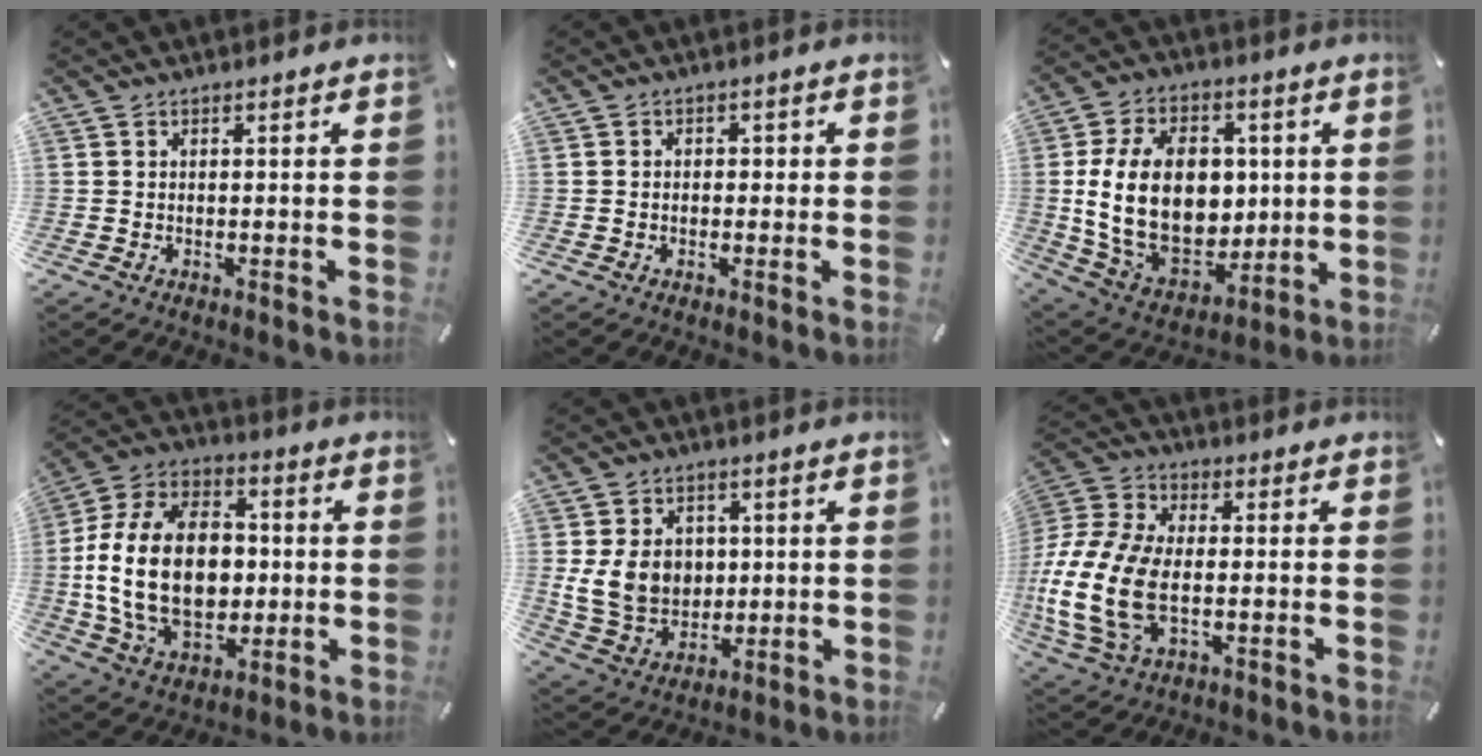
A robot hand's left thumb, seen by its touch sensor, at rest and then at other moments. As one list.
[{"total": 1.8, "force": [-0.8, 1.5, 0.6], "torque": [-0.011, 0.009, -0.019]}, {"total": 22.5, "force": [1.8, 16.2, 15.4], "torque": [-0.299, -0.010, 0.043]}, {"total": 22.4, "force": [-1.0, 15.8, 15.8], "torque": [-0.344, -0.003, -0.017]}, {"total": 11.2, "force": [1.4, 9.5, 5.7], "torque": [-0.134, 0.003, 0.028]}, {"total": 17.4, "force": [-3.3, 11.0, 13.1], "torque": [-0.288, 0.005, -0.054]}]